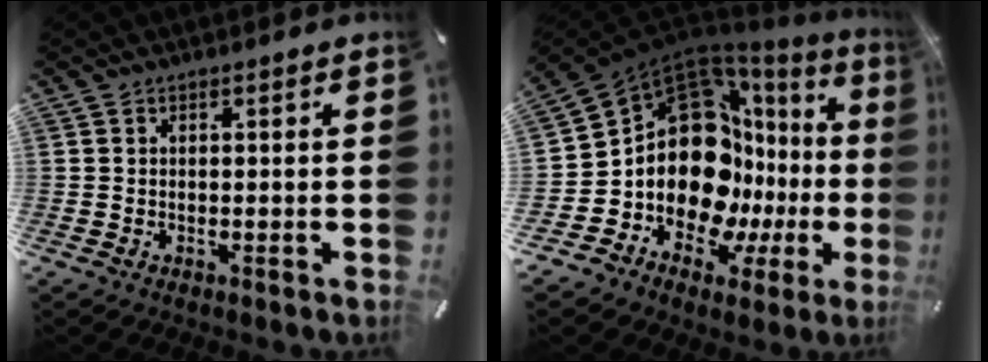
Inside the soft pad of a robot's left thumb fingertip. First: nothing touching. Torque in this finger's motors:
{"motor_torque": [1.53, 3.48, 2.40, 0.38, 0.54]}